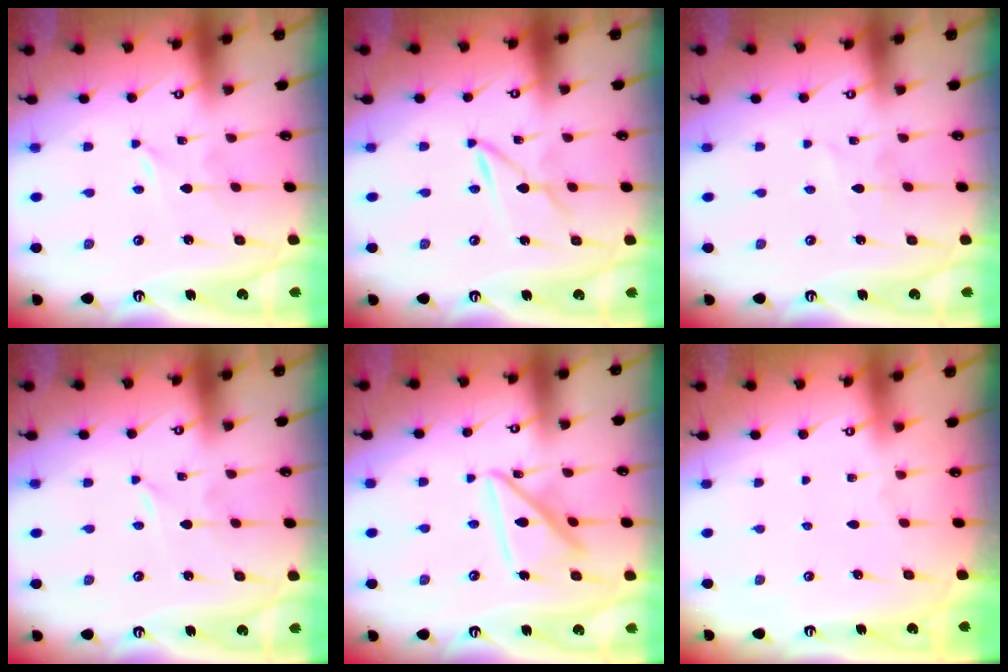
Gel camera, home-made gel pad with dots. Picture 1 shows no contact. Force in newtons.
{"total": 2.5, "press": 2.5, "slide": 0.3}
{"total": 2.8, "press": 2.7, "slide": 0.3}
{"total": 0.0}
{"total": 14.4, "press": 14.3, "slide": 1.5}
{"total": 0.0}